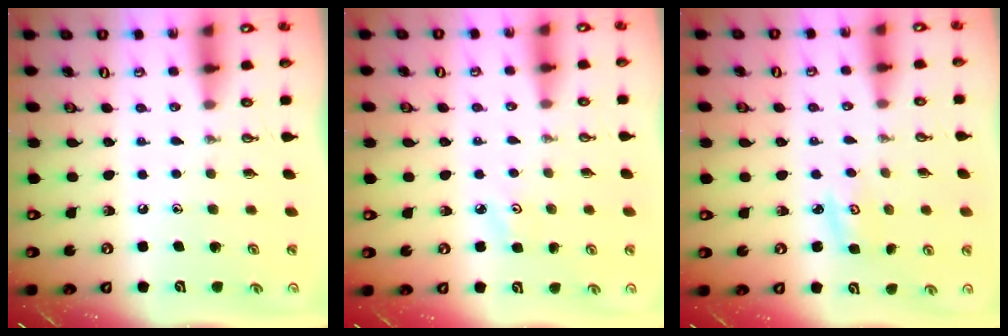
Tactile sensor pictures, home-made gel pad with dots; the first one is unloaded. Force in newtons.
{"total": 3.0, "press": 3.0, "slide": 0.5}
{"total": 2.8, "press": 2.8, "slide": 0.3}